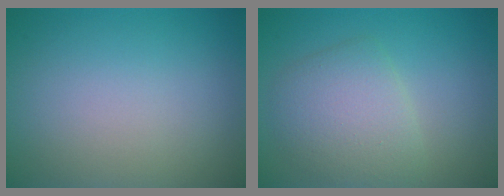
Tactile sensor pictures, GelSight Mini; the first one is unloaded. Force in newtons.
{"total": 4.1, "press": 4.1, "slide": 0.1}